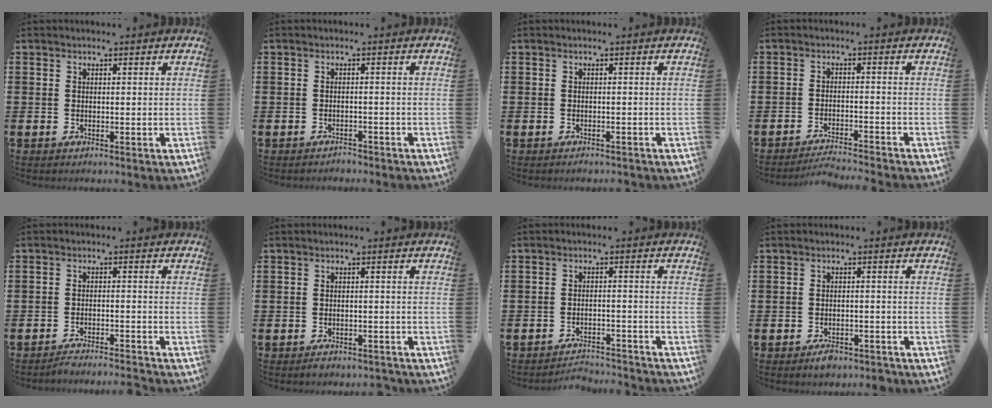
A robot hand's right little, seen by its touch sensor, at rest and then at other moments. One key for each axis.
{"total": 1.1, "fx": -1.1, "fy": 0.0, "fz": -0.1, "tx": -0.002, "ty": 0.002, "tz": -0.024}
{"total": 0.6, "fx": -0.6, "fy": 0.1, "fz": 0.1, "tx": -0.004, "ty": -0.003, "tz": -0.012}
{"total": 2.7, "fx": -2.6, "fy": -0.3, "fz": 0.4, "tx": -0.008, "ty": 0.003, "tz": -0.055}
{"total": 2.3, "fx": -2.3, "fy": -0.3, "fz": 0.2, "tx": -0.006, "ty": 0.003, "tz": -0.046}
{"total": 1.1, "fx": -1.1, "fy": 0.2, "fz": 0.1, "tx": -0.006, "ty": 0.000, "tz": -0.023}
{"total": 2.9, "fx": -2.8, "fy": 0.0, "fz": -0.1, "tx": -0.004, "ty": 0.003, "tz": -0.062}
{"total": 1.6, "fx": -1.4, "fy": 0.7, "fz": 0.5, "tx": -0.012, "ty": 0.003, "tz": -0.030}